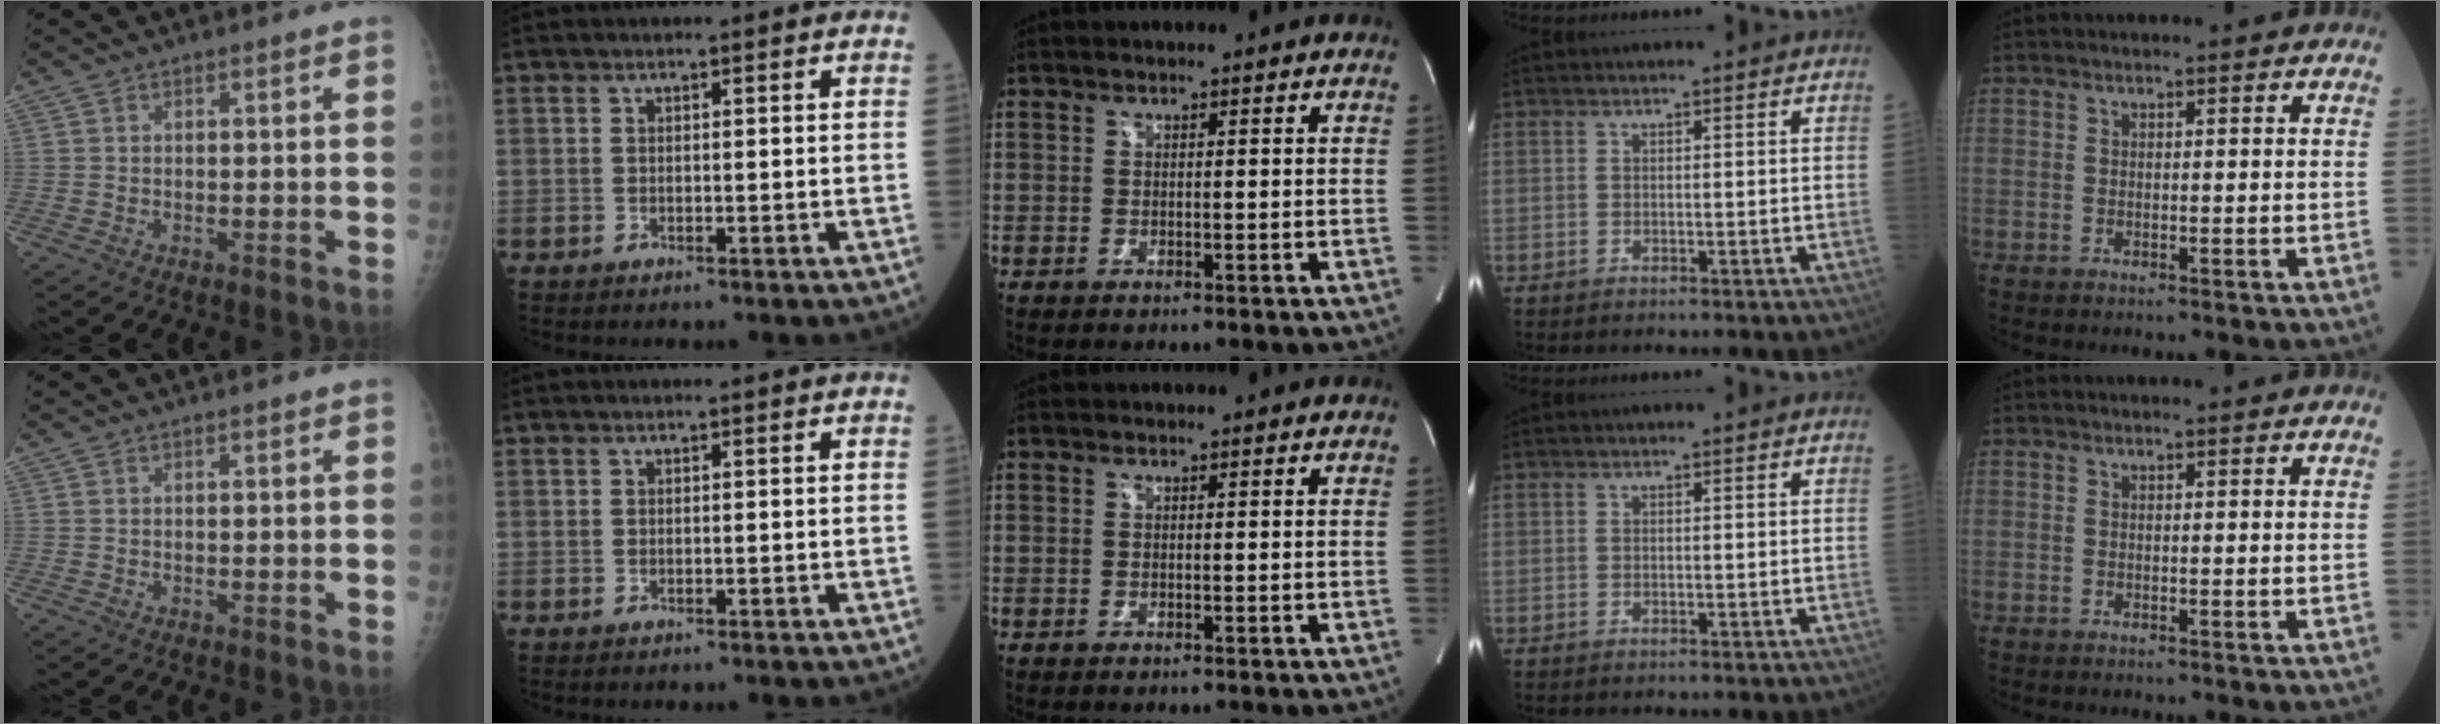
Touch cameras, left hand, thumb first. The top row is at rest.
{}